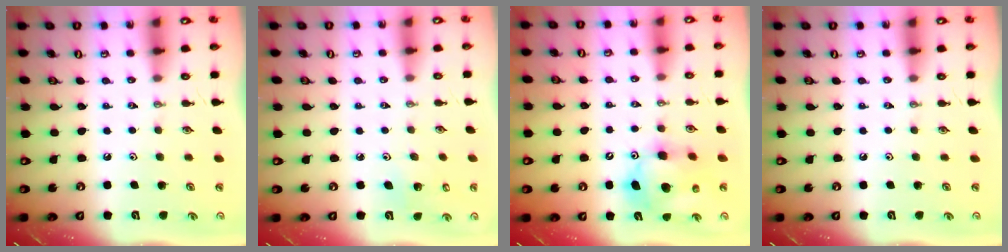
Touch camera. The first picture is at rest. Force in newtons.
{"total": 4.1, "press": 4.0, "slide": 0.5}
{"total": 12.2, "press": 12.0, "slide": 2.1}
{"total": 0.0}